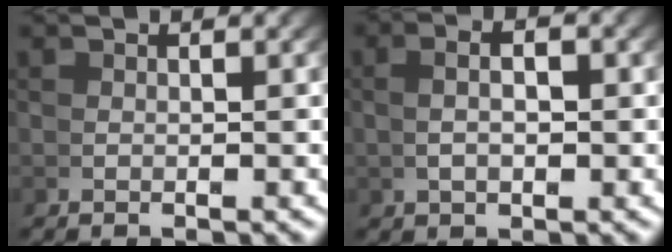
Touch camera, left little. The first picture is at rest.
{"total": 2.5, "force": [0.6, 0.9, 2.3], "torque": [-0.028, 0.011, 0.010]}